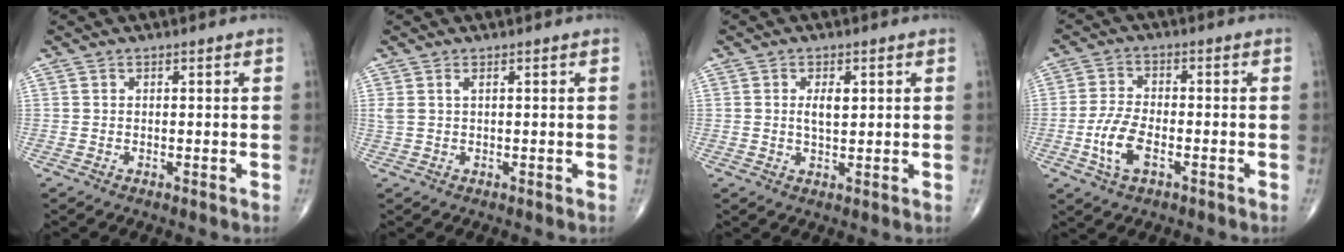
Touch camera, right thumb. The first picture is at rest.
{"total": 1.6, "force": [0.7, 0.5, 1.4], "torque": [-0.043, 0.012, 0.022]}
{"total": 3.4, "force": [0.8, 1.6, 2.9], "torque": [-0.048, -0.005, 0.014]}
{"total": 7.2, "force": [-2.4, 3.5, 5.8], "torque": [-0.126, 0.010, -0.048]}